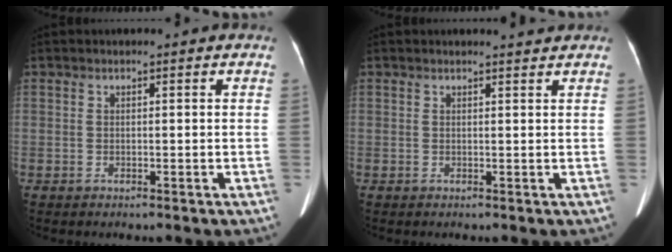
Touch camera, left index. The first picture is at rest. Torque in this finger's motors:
{"motor_torque": [-0.26, -0.17, 0.00, -0.01]}